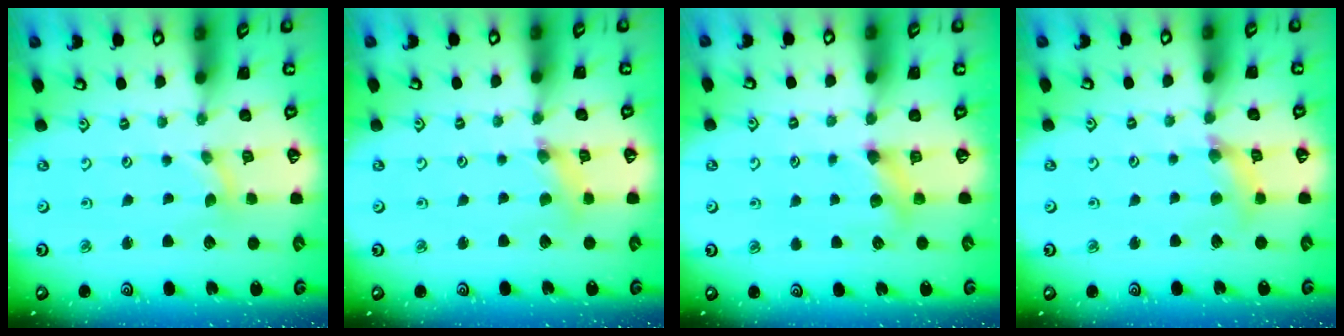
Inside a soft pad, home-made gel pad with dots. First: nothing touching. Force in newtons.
{"total": 2.5, "press": 2.4, "slide": 0.3}
{"total": 5.4, "press": 5.4, "slide": 0.7}
{"total": 6.3, "press": 6.3, "slide": 0.6}